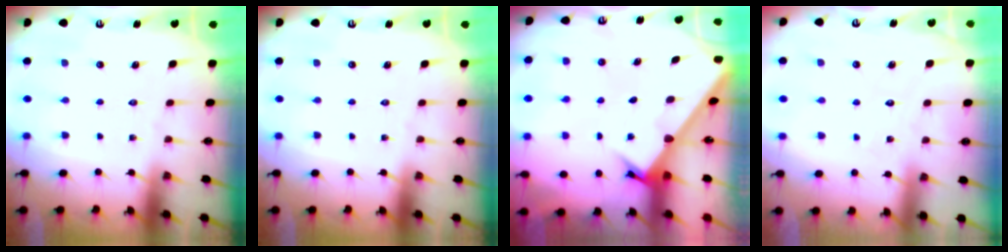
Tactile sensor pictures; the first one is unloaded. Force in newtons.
{"total": 0.0}
{"total": 2.5, "press": 2.5, "slide": 0.3}
{"total": 3.4, "press": 3.4, "slide": 0.1}